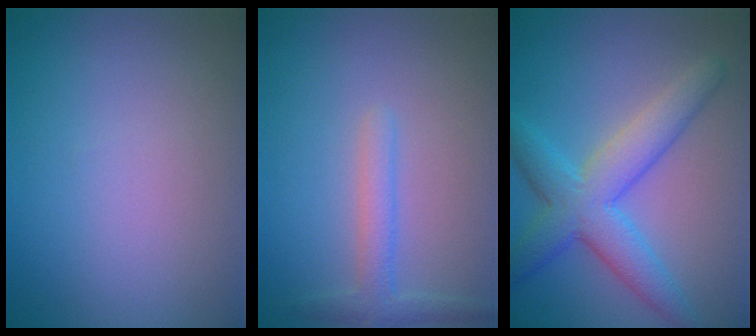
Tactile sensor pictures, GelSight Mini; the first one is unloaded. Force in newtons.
{"total": 2.1, "press": 2.1, "slide": 0.1}
{"total": 5.9, "press": 5.9, "slide": 0.2}